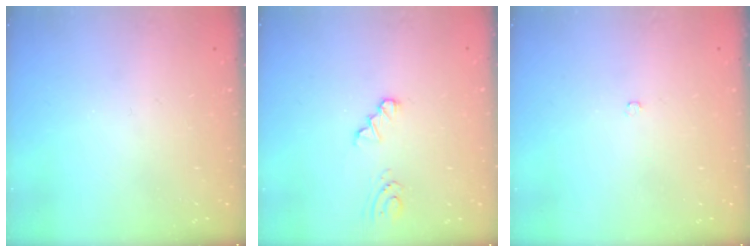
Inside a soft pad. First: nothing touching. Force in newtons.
{"total": 1.4, "press": 1.4, "slide": 0.2}
{"total": 2.1, "press": 2.1, "slide": 0.4}